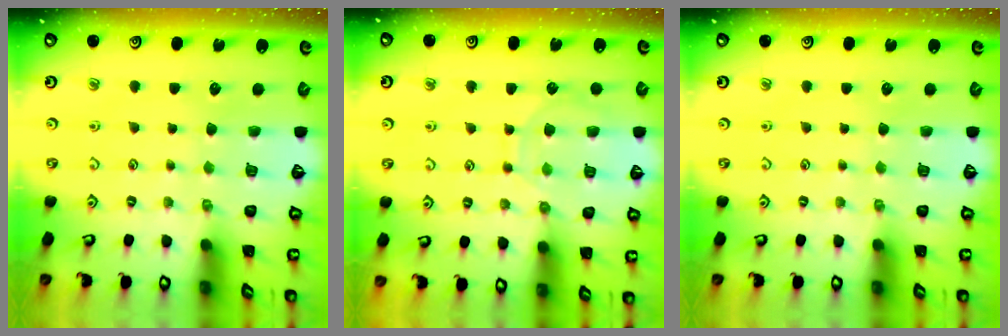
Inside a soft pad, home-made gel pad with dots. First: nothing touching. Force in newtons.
{"total": 8.6, "press": 8.6, "slide": 0.6}
{"total": 0.0}